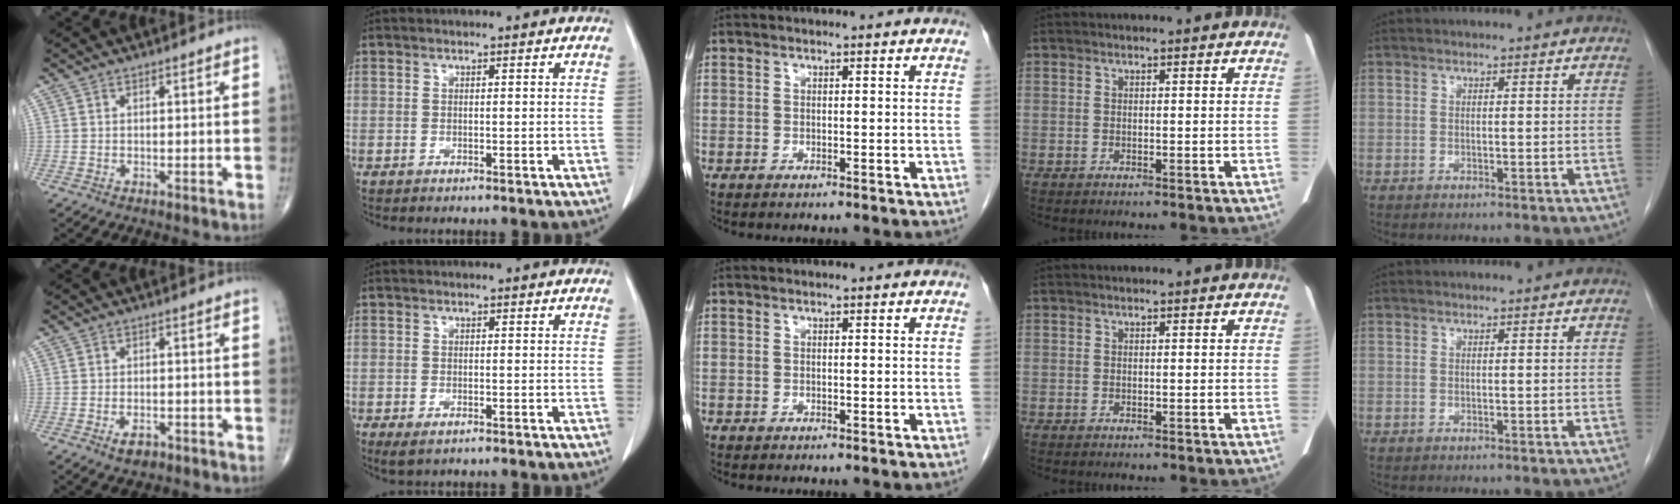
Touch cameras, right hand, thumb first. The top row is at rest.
{"thumb": {"total": 3.1, "force": [-1.7, 1.7, 2.0], "torque": [-0.033, 0.004, -0.027]}, "index": {"total": 2.3, "force": [-1.3, 1.2, 1.5], "torque": [-0.028, -0.005, -0.014]}}